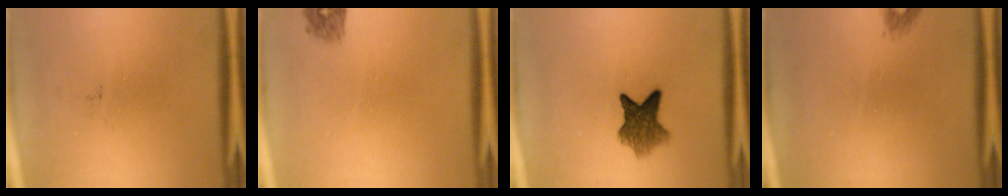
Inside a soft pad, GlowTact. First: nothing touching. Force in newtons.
{"total": 1.4}
{"total": 6.7}
{"total": 0.9}